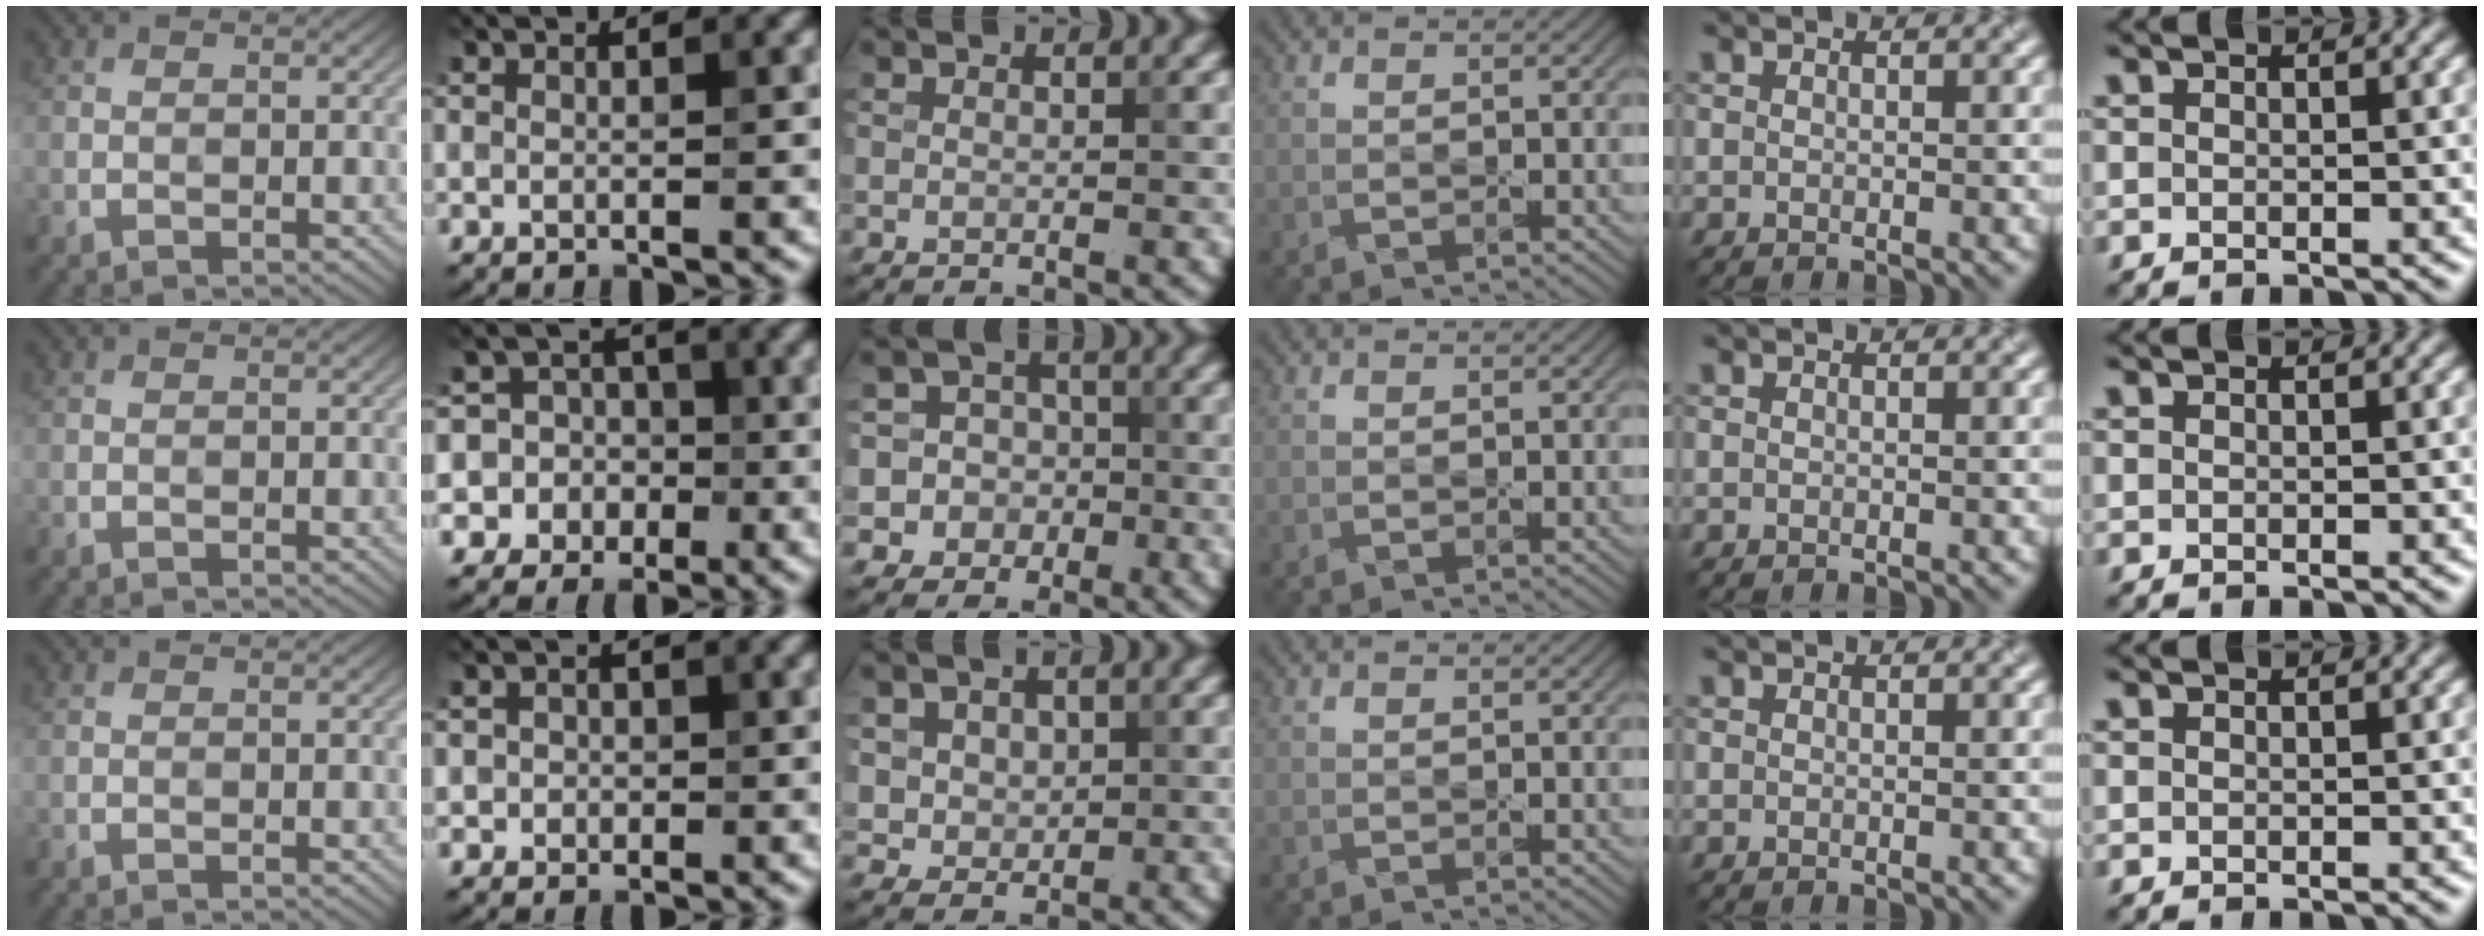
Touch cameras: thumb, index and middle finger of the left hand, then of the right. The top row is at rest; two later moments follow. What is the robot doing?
{"motion": "press", "object": "memory foam"}